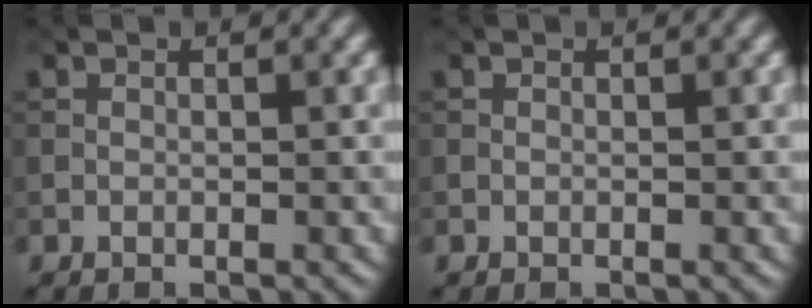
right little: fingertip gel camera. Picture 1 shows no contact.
{"total": 0.0}